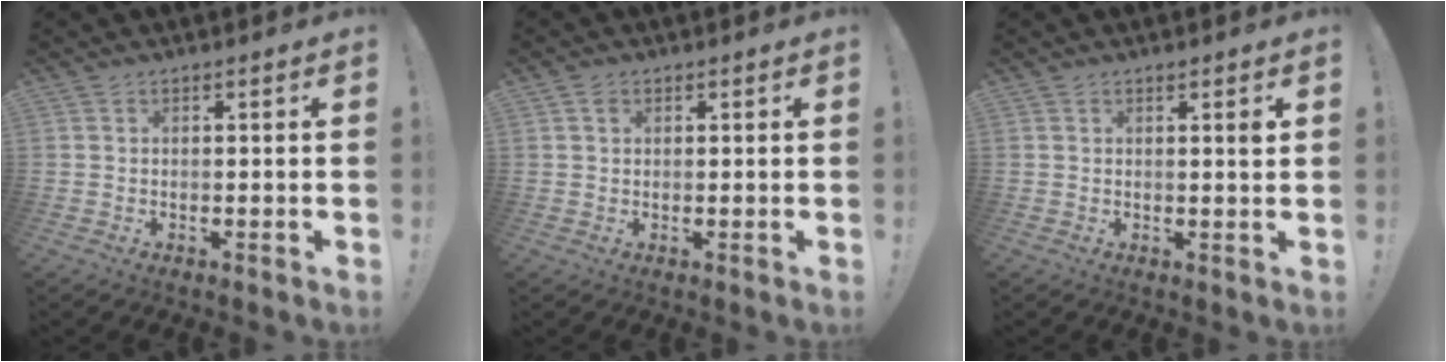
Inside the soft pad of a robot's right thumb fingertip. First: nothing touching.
{"total": 1.1, "force": [0.5, 0.8, 0.6], "torque": [-0.008, 0.002, 0.008]}
{"total": 1.4, "force": [0.8, -0.2, 1.1], "torque": [-0.012, -0.005, 0.011]}